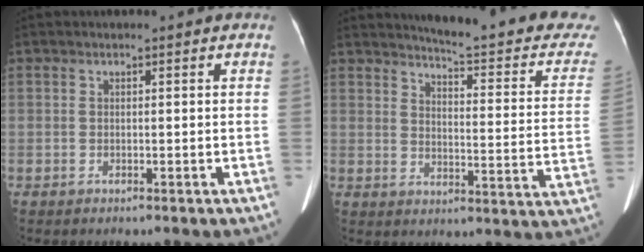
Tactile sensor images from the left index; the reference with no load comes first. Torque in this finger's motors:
{"motor_torque": [0.80, -1.34, 0.11, 0.04]}